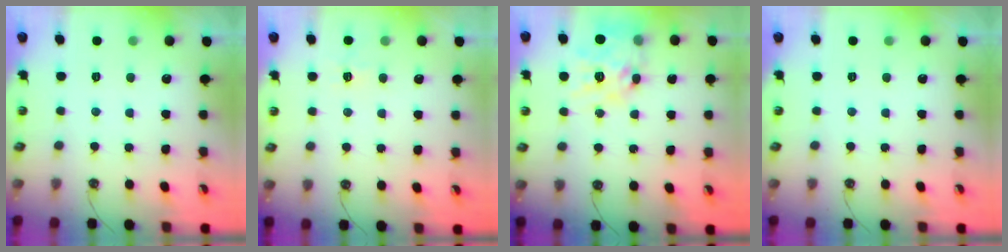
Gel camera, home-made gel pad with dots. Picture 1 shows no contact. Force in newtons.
{"total": 3.4, "press": 3.4, "slide": 0.4}
{"total": 15.6, "press": 15.6, "slide": 1.4}
{"total": 0.0}